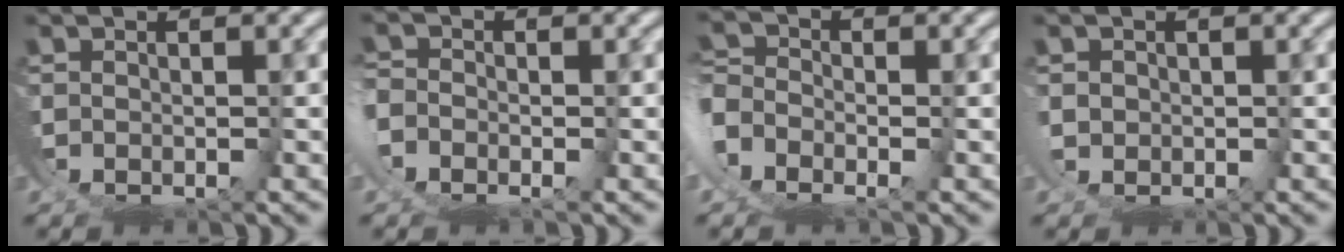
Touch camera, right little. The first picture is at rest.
{"total": 1.3, "force": [-0.9, 0.8, 0.6], "torque": [-0.013, 0.002, -0.021]}
{"total": 3.3, "force": [-1.4, 2.7, 1.3], "torque": [-0.029, -0.002, -0.033]}
{"total": 1.7, "force": [0.2, 1.4, 0.9], "torque": [-0.025, -0.009, 0.009]}